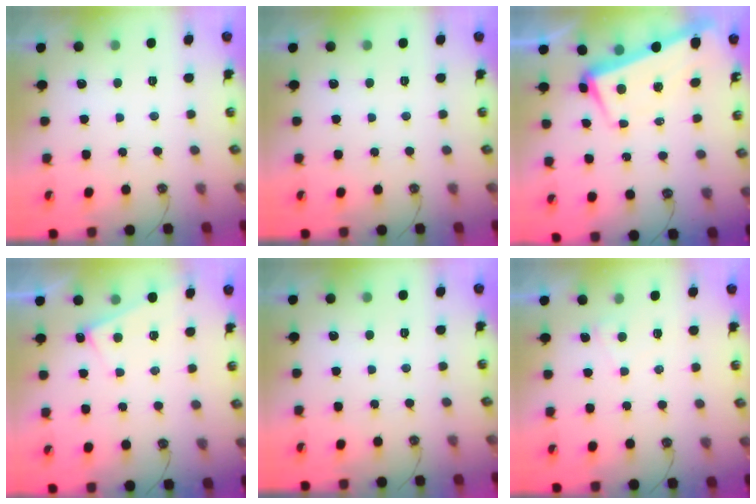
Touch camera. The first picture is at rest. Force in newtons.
{"total": 0.0}
{"total": 2.2, "press": 0.7, "slide": 2.1}
{"total": 4.9, "press": 4.9, "slide": 0.3}
{"total": 0.0}
{"total": 2.6, "press": 2.6, "slide": 0.1}